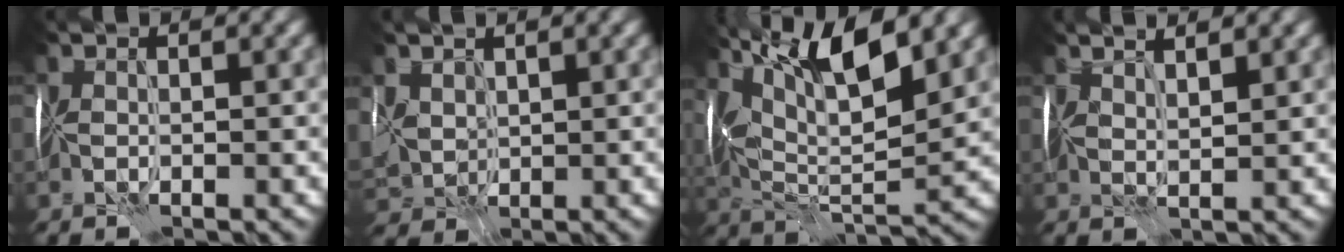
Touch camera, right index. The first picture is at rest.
{"total": 3.4, "force": [1.7, 2.4, 1.5], "torque": [-0.049, 0.008, 0.037]}
{"total": 10.4, "force": [5.8, 3.4, 7.9], "torque": [-0.146, 0.013, 0.104]}
{"total": 3.0, "force": [2.5, 0.7, 1.5], "torque": [-0.008, 0.017, 0.024]}